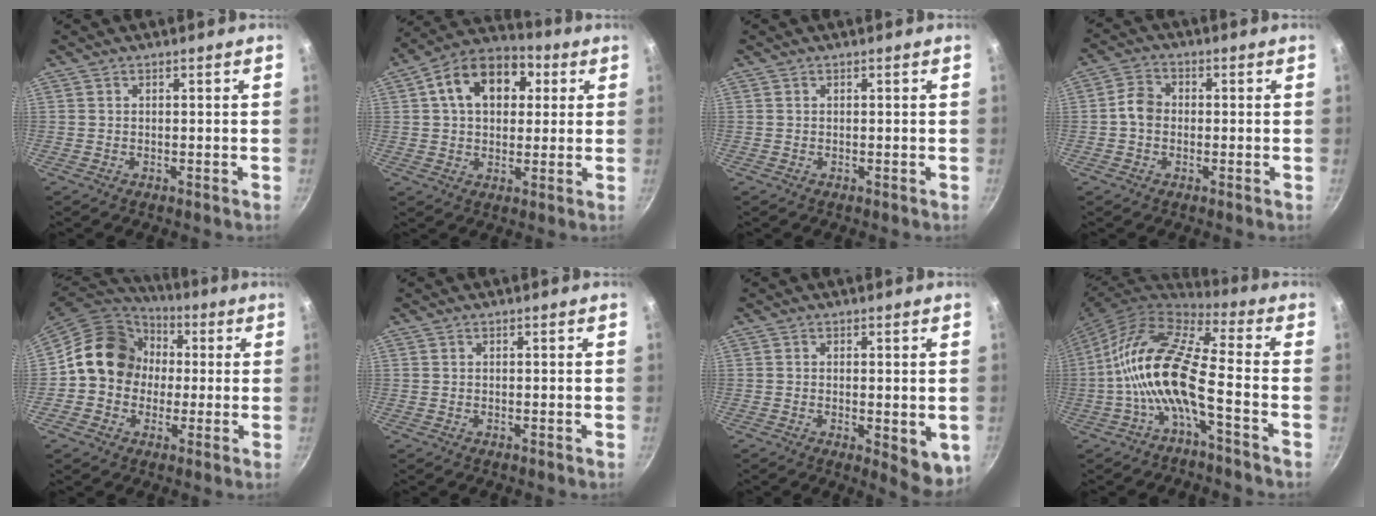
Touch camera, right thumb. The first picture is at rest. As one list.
[{"total": 15.0, "force": [4.0, 10.5, 9.9], "torque": [-0.136, 0.019, 0.045]}, {"total": 0.0}, {"total": 4.4, "force": [-0.5, 3.6, 2.5], "torque": [-0.032, 0.017, -0.021]}, {"total": 14.2, "force": [1.1, 12.3, 7.0], "torque": [-0.075, 0.029, 0.002]}, {"total": 0.0}, {"total": 7.1, "force": [-1.2, 2.7, 6.4], "torque": [-0.072, -0.010, -0.012]}, {"total": 14.7, "force": [-3.8, 4.5, 13.5], "torque": [-0.272, 0.045, -0.086]}]